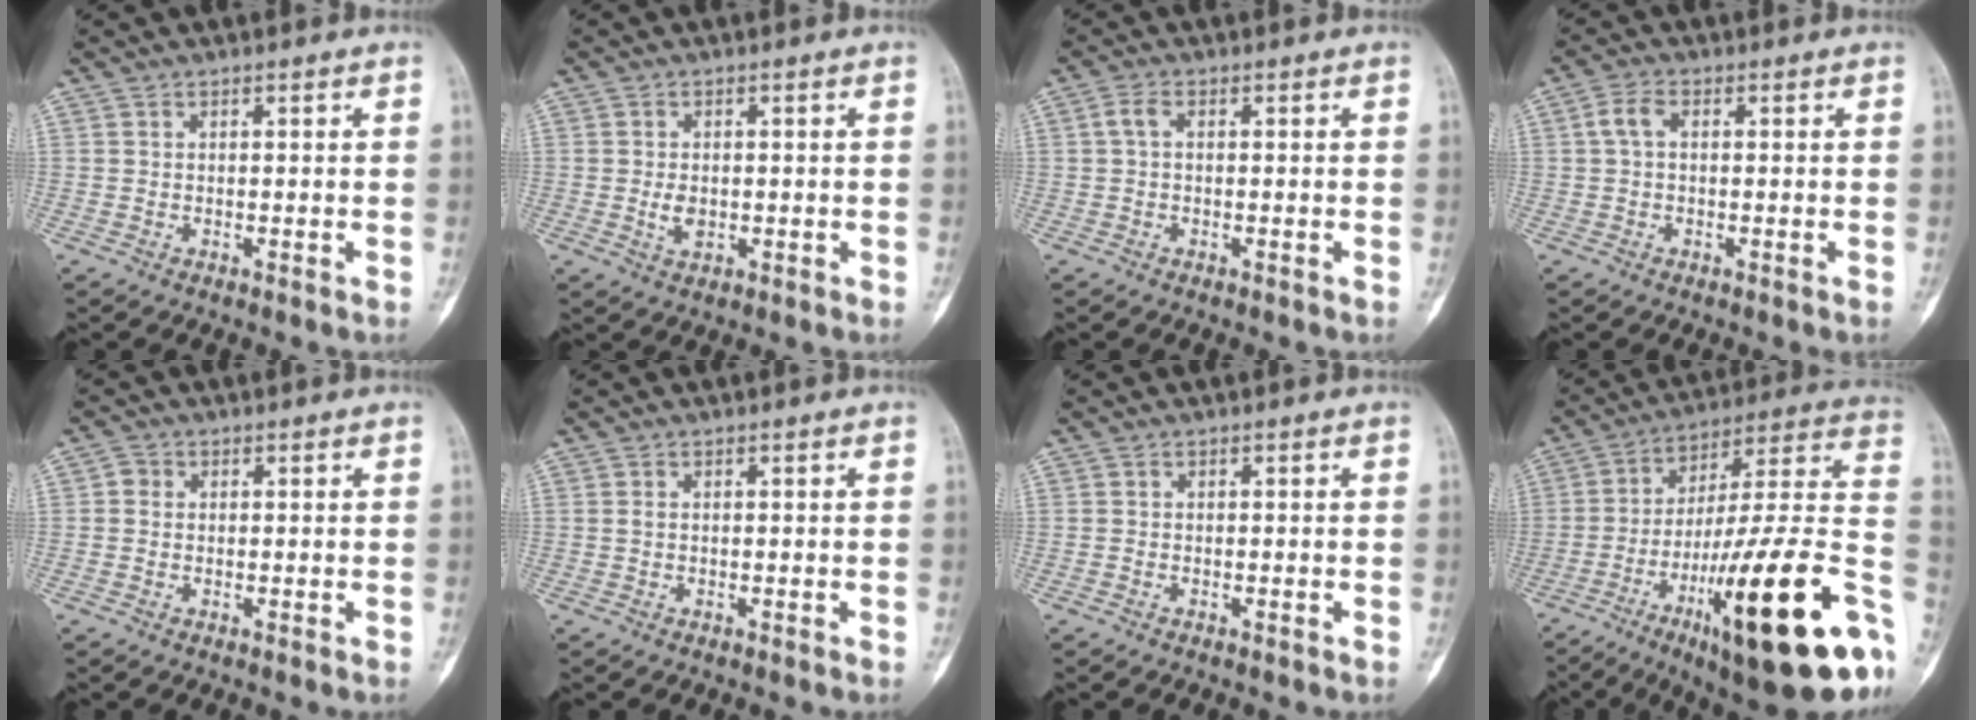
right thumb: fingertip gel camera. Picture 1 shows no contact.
{"total": 2.8, "force": [-0.2, 1.9, 2.1], "torque": [-0.033, -0.002, 0.000]}
{"total": 2.0, "force": [0.3, 1.1, 1.7], "torque": [-0.036, 0.006, 0.004]}
{"total": 3.2, "force": [0.5, 1.9, 2.6], "torque": [-0.054, 0.009, 0.007]}
{"total": 1.5, "force": [0.1, 1.4, 0.6], "torque": [-0.004, 0.003, -0.002]}
{"total": 0.5, "force": [0.0, 0.3, 0.4], "torque": [-0.009, 0.001, 0.000]}
{"total": 0.0}
{"total": 32.2, "force": [-11.2, 7.2, 29.3], "torque": [-0.384, 0.039, -0.166]}